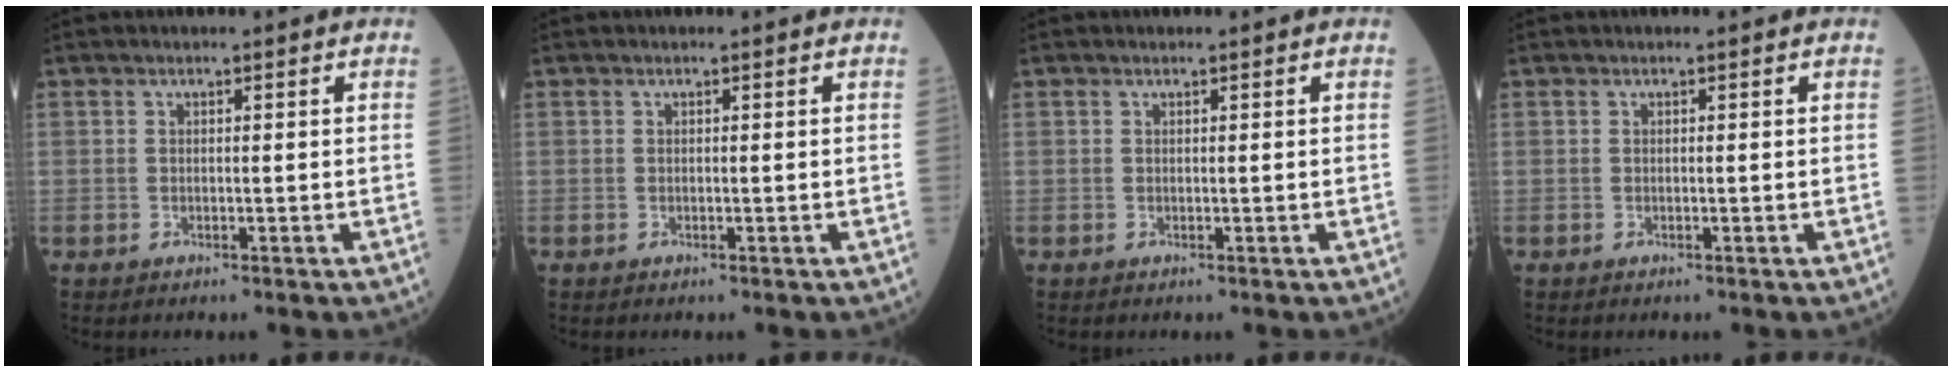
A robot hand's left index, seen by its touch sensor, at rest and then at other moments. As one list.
[{"total": 0.0}, {"total": 0.0}, {"total": 0.0}]